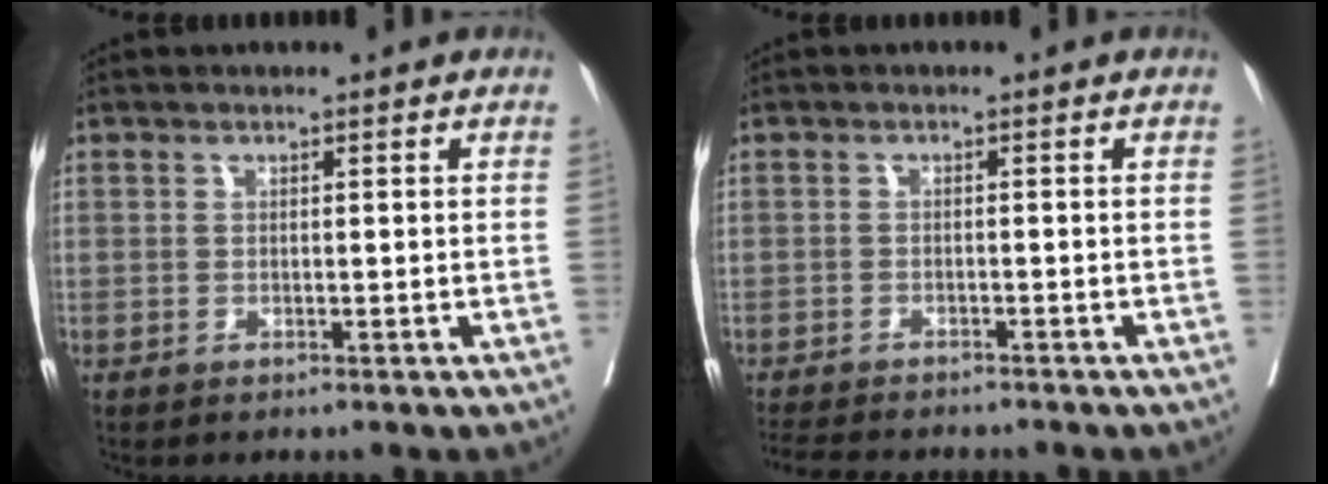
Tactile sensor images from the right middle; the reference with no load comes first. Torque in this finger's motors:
{"motor_torque": [0.57, -0.58, 0.07, 0.03]}